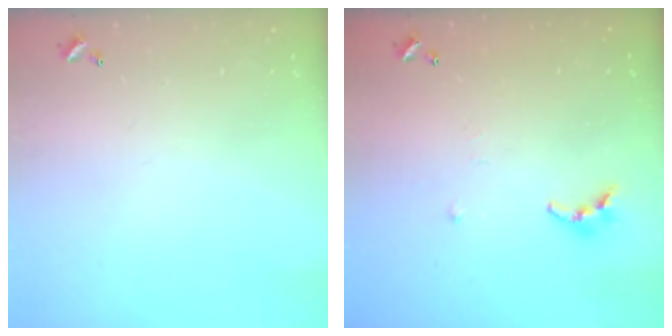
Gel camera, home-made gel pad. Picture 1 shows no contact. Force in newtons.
{"total": 6.8, "press": 6.7, "slide": 0.5}